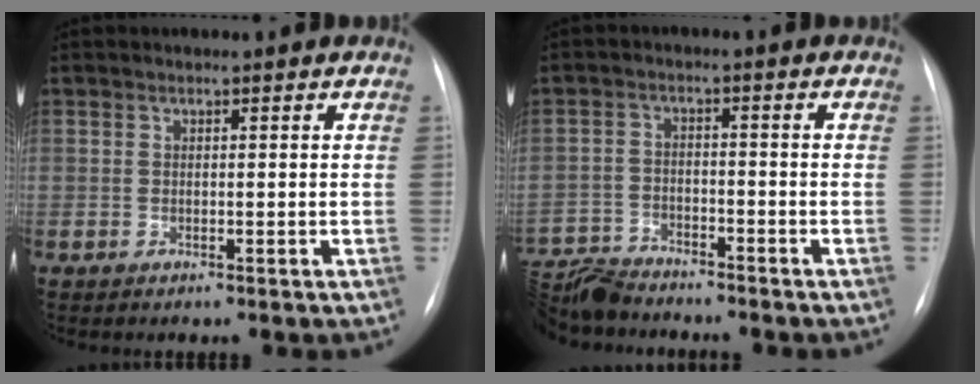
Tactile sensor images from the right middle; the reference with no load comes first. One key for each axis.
{"total": 8.6, "fx": -8.5, "fy": 1.2, "fz": 1.1, "tx": -0.025, "ty": -0.007, "tz": -0.155}